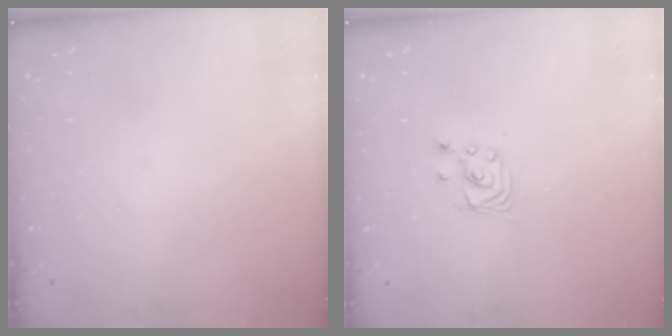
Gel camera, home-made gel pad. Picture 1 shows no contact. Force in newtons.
{"total": 2.9, "press": 2.9, "slide": 0.2}